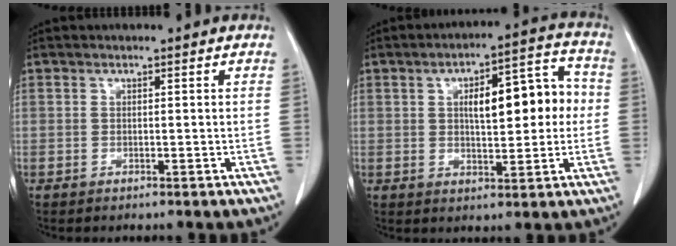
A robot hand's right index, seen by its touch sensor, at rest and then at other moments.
{"total": 11.7, "force": [1.3, 4.0, 10.9], "torque": [-0.153, 0.037, 0.024]}